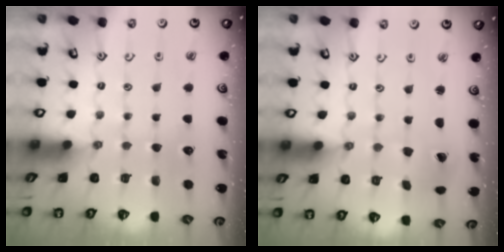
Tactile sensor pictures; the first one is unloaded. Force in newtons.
{"total": 2.4, "press": 2.4, "slide": 0.3}